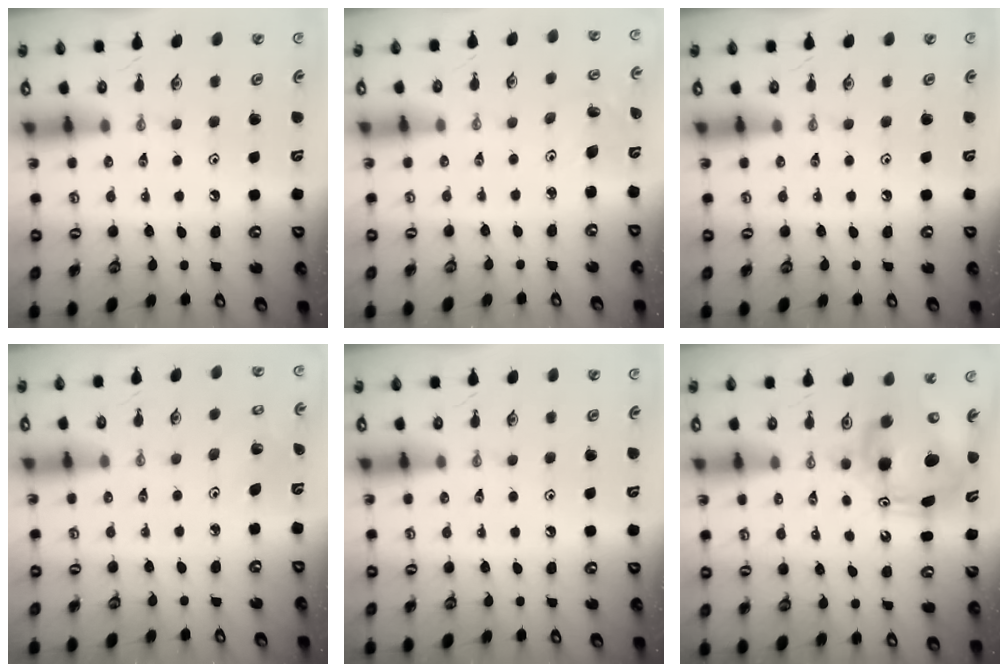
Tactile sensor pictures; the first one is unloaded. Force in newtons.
{"total": 3.5, "press": 3.5, "slide": 0.3}
{"total": 0.0}
{"total": 2.0, "press": 2.0, "slide": 0.2}
{"total": 0.0}
{"total": 9.9, "press": 9.7, "slide": 2.0}